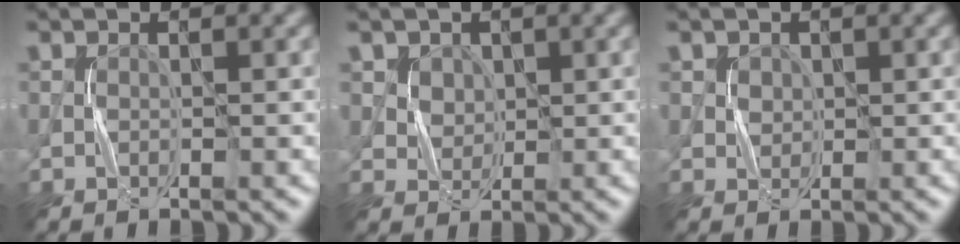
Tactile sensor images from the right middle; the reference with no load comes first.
{"total": 3.2, "force": [1.7, 2.4, 1.2], "torque": [-0.043, -0.002, 0.047]}
{"total": 1.3, "force": [0.6, 1.1, 0.3], "torque": [-0.008, -0.004, 0.021]}